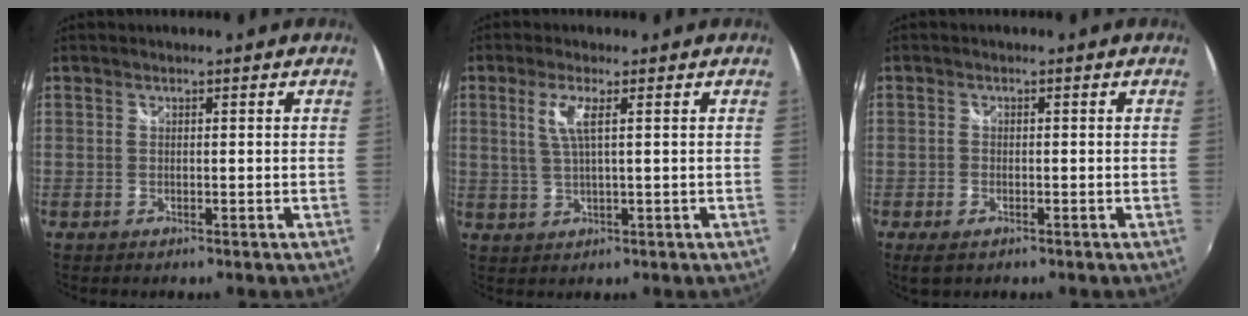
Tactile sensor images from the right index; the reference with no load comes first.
{"total": 4.2, "force": [1.3, 0.4, 4.0], "torque": [-0.083, -0.002, 0.030]}
{"total": 3.3, "force": [-2.0, 1.7, 1.9], "torque": [-0.045, -0.011, -0.036]}